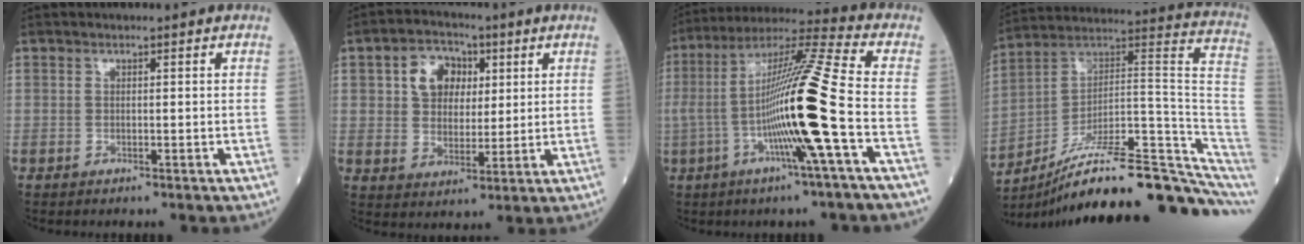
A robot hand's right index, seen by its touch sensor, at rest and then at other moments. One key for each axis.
{"total": 7.7, "fx": 2.7, "fy": 5.6, "fz": 4.5, "tx": -0.083, "ty": 0.023, "tz": 0.050}
{"total": 17.4, "fx": -3.7, "fy": -1.7, "fz": 16.9, "tx": -0.317, "ty": 0.007, "tz": -0.078}
{"total": 24.1, "fx": -18.3, "fy": 2.8, "fz": 15.5, "tx": -0.146, "ty": 0.057, "tz": -0.276}